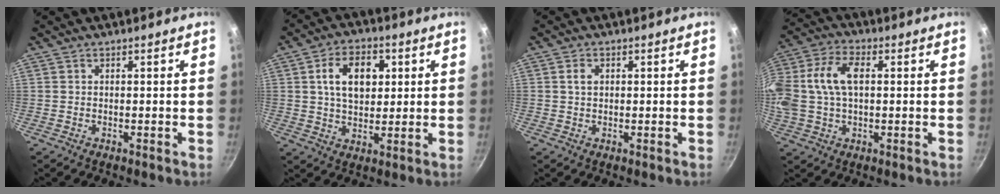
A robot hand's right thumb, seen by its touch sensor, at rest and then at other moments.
{"total": 10.3, "force": [2.4, 6.9, 7.3], "torque": [-0.100, 0.001, 0.036]}
{"total": 1.9, "force": [0.3, 1.5, 1.1], "torque": [-0.013, 0.003, 0.006]}
{"total": 15.8, "force": [2.0, 9.8, 12.2], "torque": [-0.261, 0.026, 0.024]}